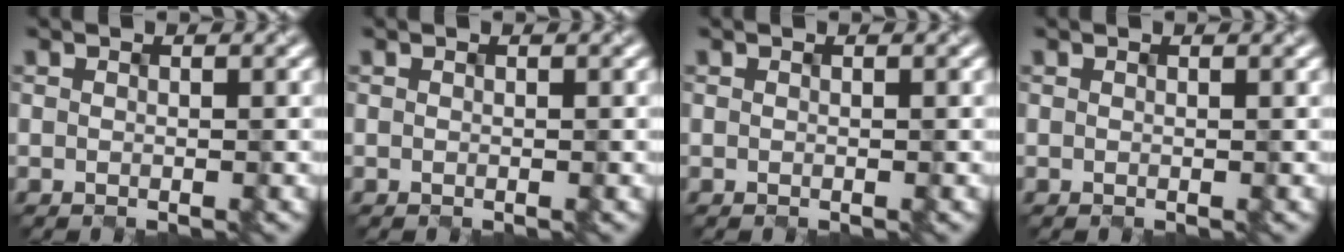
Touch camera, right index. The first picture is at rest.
{"total": 0.0}
{"total": 0.0}
{"total": 0.8, "force": [0.6, 0.4, 0.4], "torque": [0.004, 0.001, -0.005]}